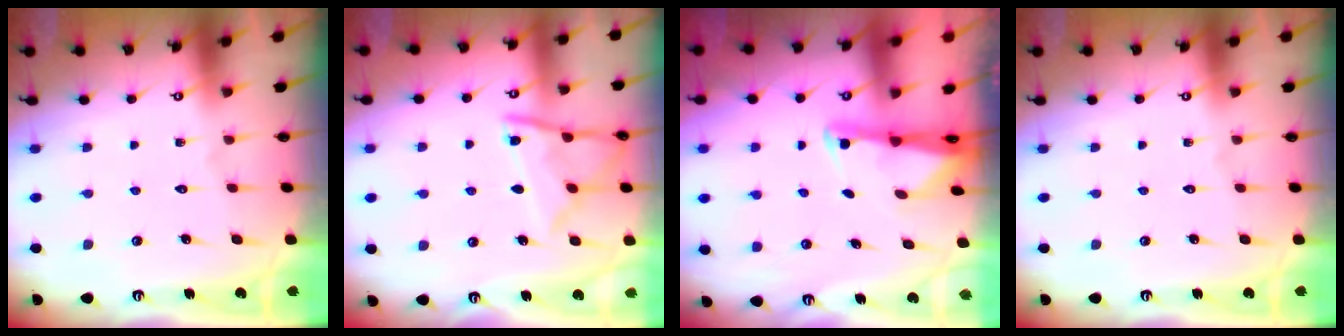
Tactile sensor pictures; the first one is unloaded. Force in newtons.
{"total": 11.6, "press": 11.5, "slide": 1.1}
{"total": 2.0, "press": 2.0, "slide": 0.3}
{"total": 0.0}